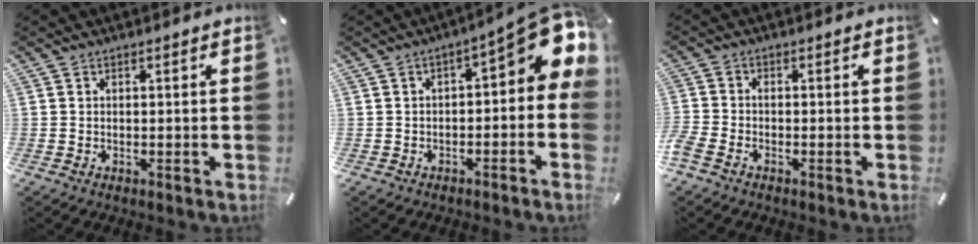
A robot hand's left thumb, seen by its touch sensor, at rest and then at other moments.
{"total": 10.7, "force": [3.5, 4.1, 9.2], "torque": [-0.112, -0.027, 0.056]}
{"total": 1.8, "force": [-1.5, 0.6, 0.8], "torque": [-0.020, 0.003, -0.030]}